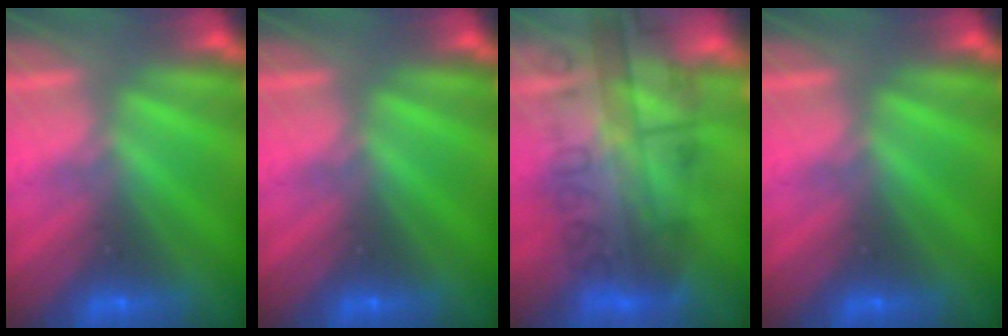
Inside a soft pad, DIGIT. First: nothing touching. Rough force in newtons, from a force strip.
{"total": 0.0}
{"total": 8.8}
{"total": 0.0}